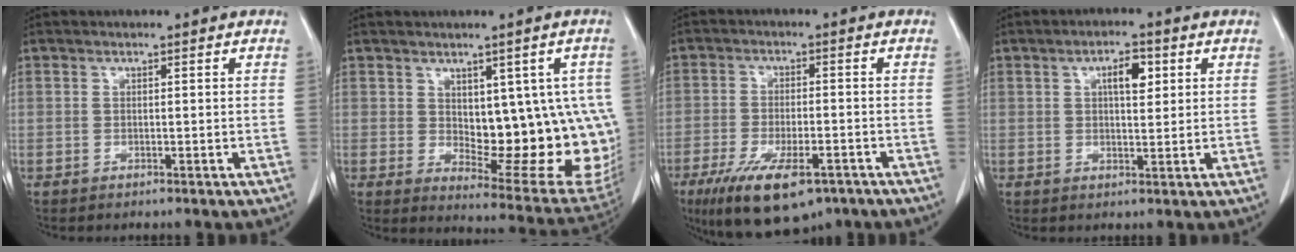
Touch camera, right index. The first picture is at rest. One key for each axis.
{"total": 16.5, "fx": 0.3, "fy": 7.5, "fz": 14.7, "tx": -0.143, "ty": 0.001, "tz": 0.030}
{"total": 13.2, "fx": -8.4, "fy": 4.7, "fz": 9.1, "tx": -0.167, "ty": -0.019, "tz": -0.131}
{"total": 4.2, "fx": 1.5, "fy": 1.1, "fz": 3.7, "tx": -0.063, "ty": 0.003, "tz": 0.024}